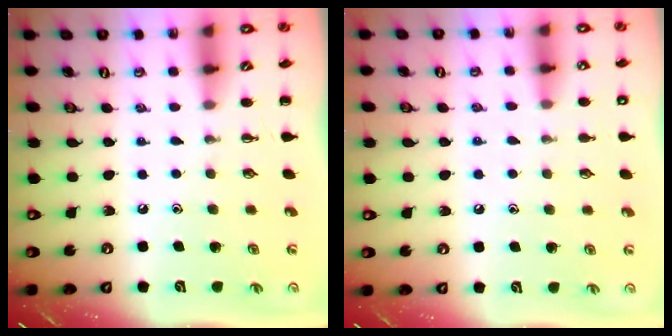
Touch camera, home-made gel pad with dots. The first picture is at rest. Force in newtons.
{"total": 7.0, "press": 6.5, "slide": 2.4}